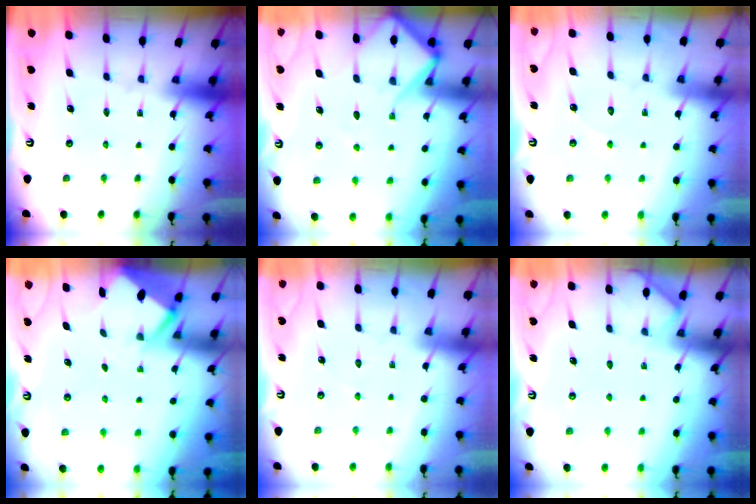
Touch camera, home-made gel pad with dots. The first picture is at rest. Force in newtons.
{"total": 8.7, "press": 8.7, "slide": 0.8}
{"total": 5.5, "press": 5.5, "slide": 0.4}
{"total": 2.6, "press": 2.6, "slide": 0.3}
{"total": 2.1, "press": 2.1, "slide": 0.3}
{"total": 3.8, "press": 3.8, "slide": 0.5}